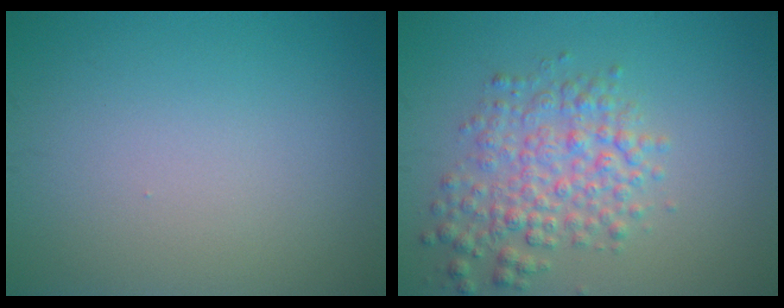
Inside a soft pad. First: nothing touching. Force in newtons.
{"total": 4.5, "press": 4.5, "slide": 0.1}